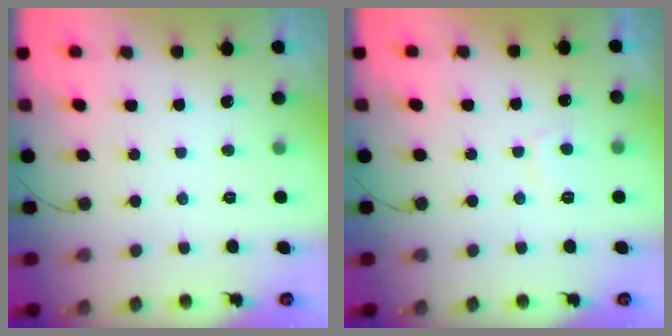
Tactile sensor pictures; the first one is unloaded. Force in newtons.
{"total": 3.0, "press": 2.9, "slide": 0.7}